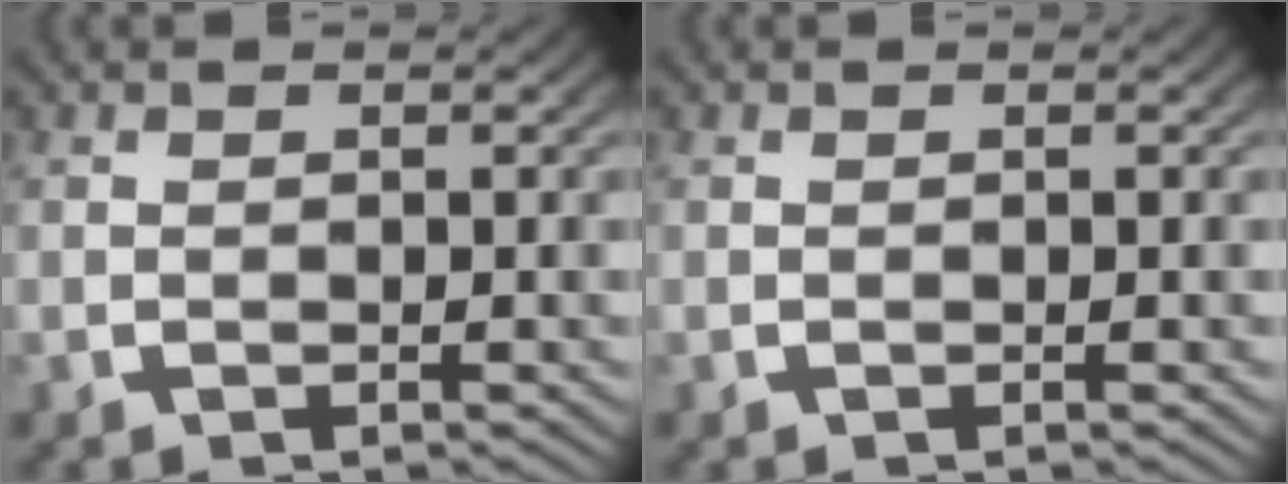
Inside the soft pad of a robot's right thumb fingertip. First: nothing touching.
{"total": 0.0}